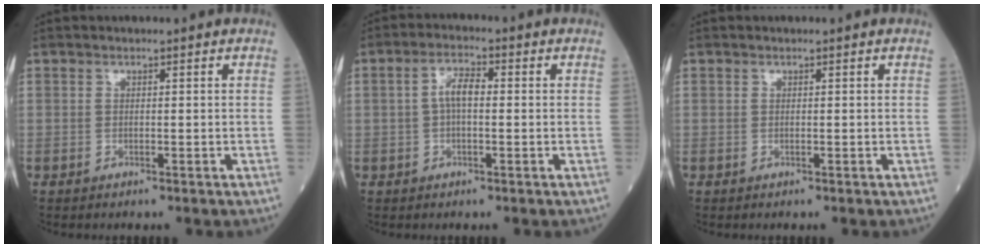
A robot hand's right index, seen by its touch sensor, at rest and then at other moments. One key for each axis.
{"total": 3.9, "fx": 0.1, "fy": 1.4, "fz": 3.6, "tx": -0.074, "ty": 0.013, "tz": 0.001}
{"total": 0.0}